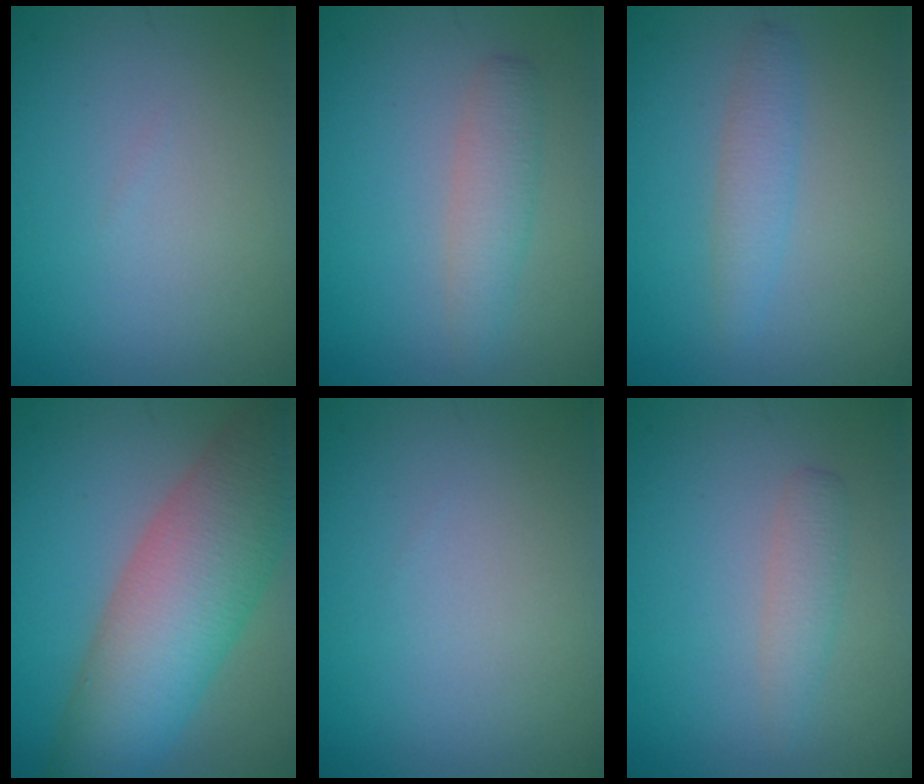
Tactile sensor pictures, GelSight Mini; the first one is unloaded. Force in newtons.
{"total": 2.6, "press": 2.6, "slide": 0.0}
{"total": 2.1, "press": 2.1, "slide": 0.2}
{"total": 10.9, "press": 10.9, "slide": 0.6}
{"total": 0.0}
{"total": 1.8, "press": 1.8, "slide": 0.0}